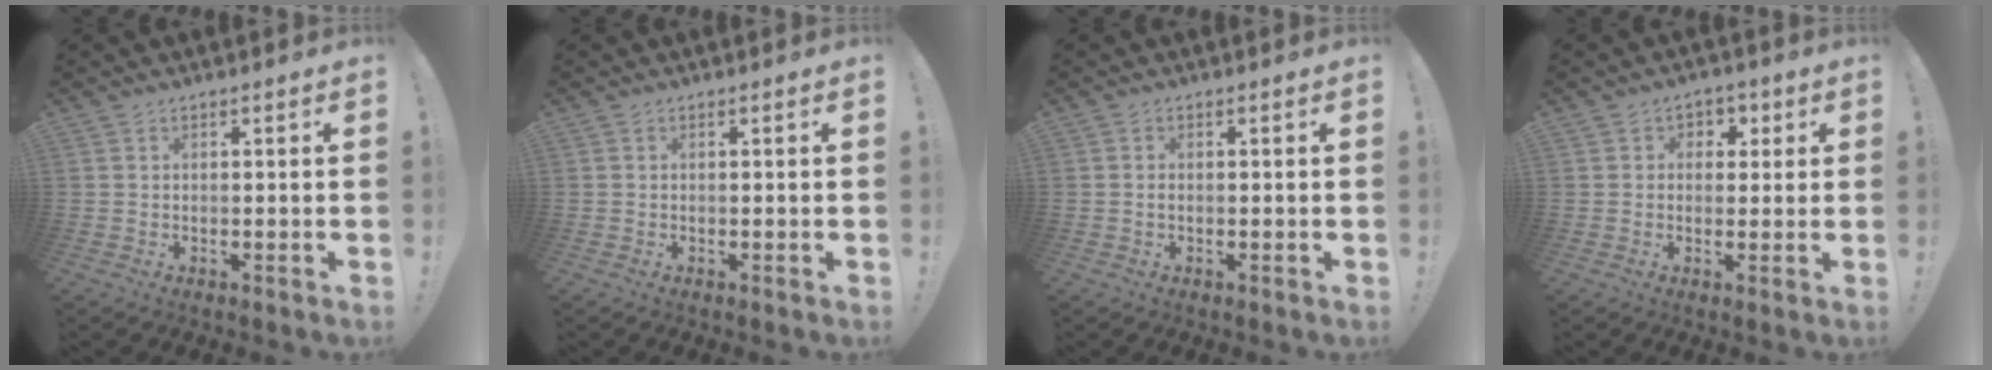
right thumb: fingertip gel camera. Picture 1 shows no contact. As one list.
[{"total": 0.0}, {"total": 0.5, "force": [-0.2, 0.3, 0.4], "torque": [-0.013, 0.003, -0.003]}, {"total": 4.1, "force": [0.5, 3.9, 1.1], "torque": [-0.005, 0.000, 0.007]}]